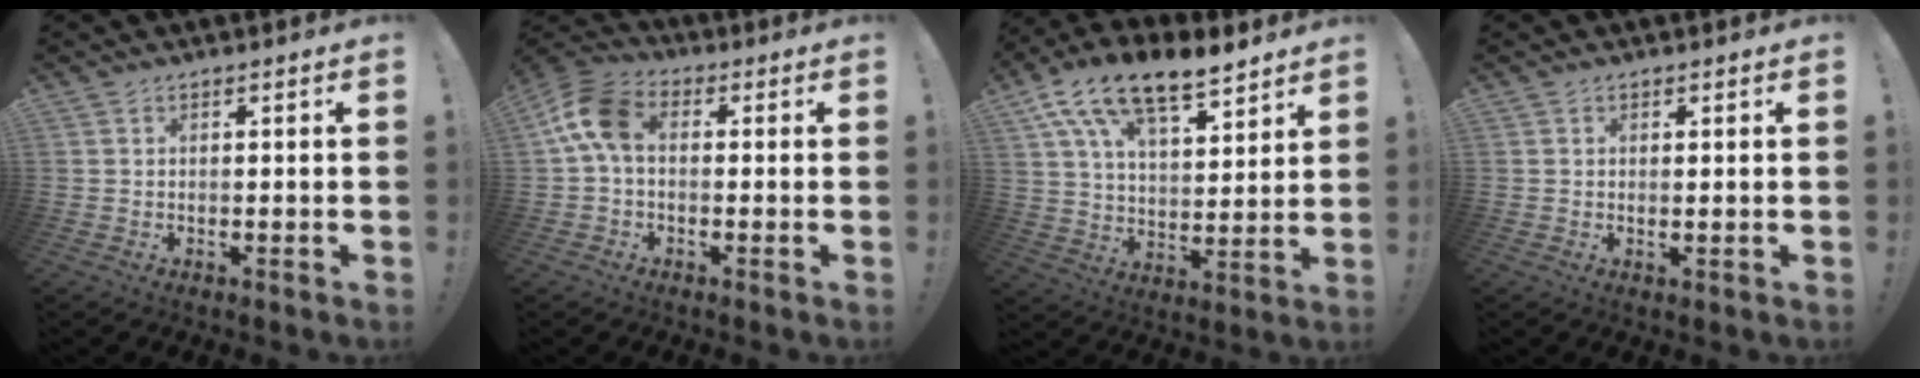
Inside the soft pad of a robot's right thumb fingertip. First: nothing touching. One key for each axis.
{"total": 10.6, "fx": 1.3, "fy": 6.7, "fz": 8.1, "tx": -0.165, "ty": 0.006, "tz": 0.030}
{"total": 16.4, "fx": 11.7, "fy": 6.8, "fz": 9.3, "tx": -0.164, "ty": -0.078, "tz": 0.209}
{"total": 0.9, "fx": 0.6, "fy": 0.0, "fz": 0.7, "tx": -0.006, "ty": -0.003, "tz": 0.008}